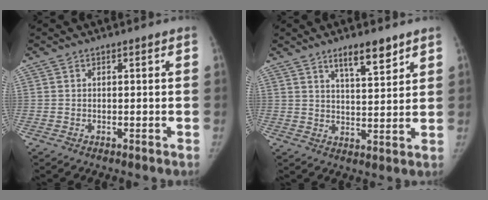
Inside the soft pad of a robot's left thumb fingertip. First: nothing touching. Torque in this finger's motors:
{"motor_torque": [0.53, -0.49, 0.78, -0.55, 0.12]}